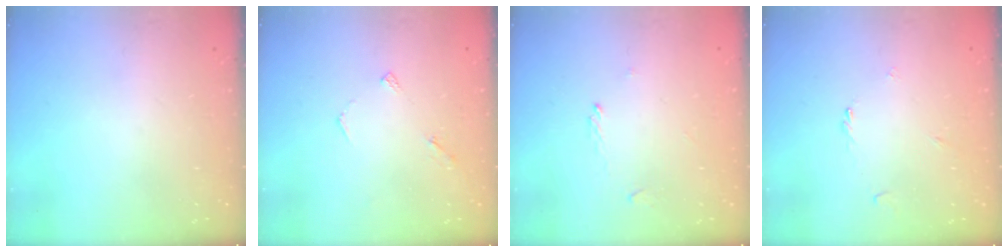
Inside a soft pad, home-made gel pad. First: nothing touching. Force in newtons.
{"total": 3.3, "press": 3.3, "slide": 0.3}
{"total": 1.2, "press": 1.1, "slide": 0.3}
{"total": 1.2, "press": 1.2, "slide": 0.4}